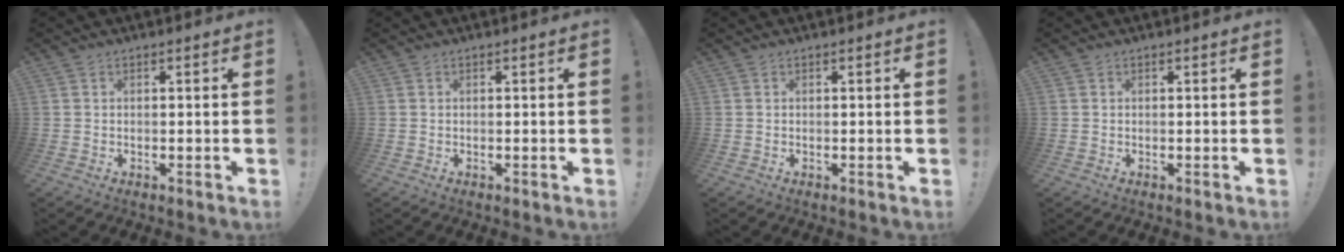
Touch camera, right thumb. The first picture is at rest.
{"total": 0.0}
{"total": 0.0}
{"total": 0.0}